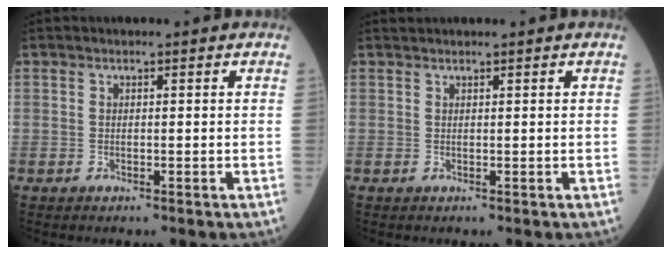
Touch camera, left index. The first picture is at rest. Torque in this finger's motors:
{"motor_torque": [-0.08, -0.03, -0.02, -0.01]}